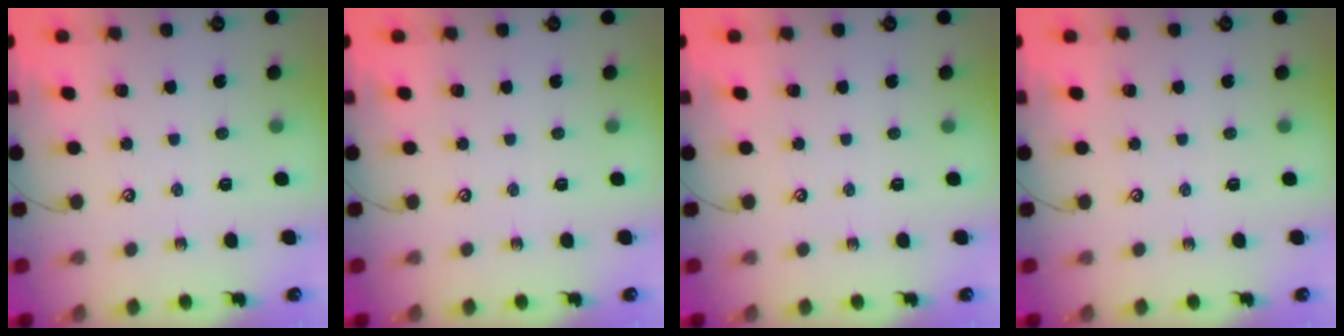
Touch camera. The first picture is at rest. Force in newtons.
{"total": 0.0}
{"total": 0.0}
{"total": 0.0}